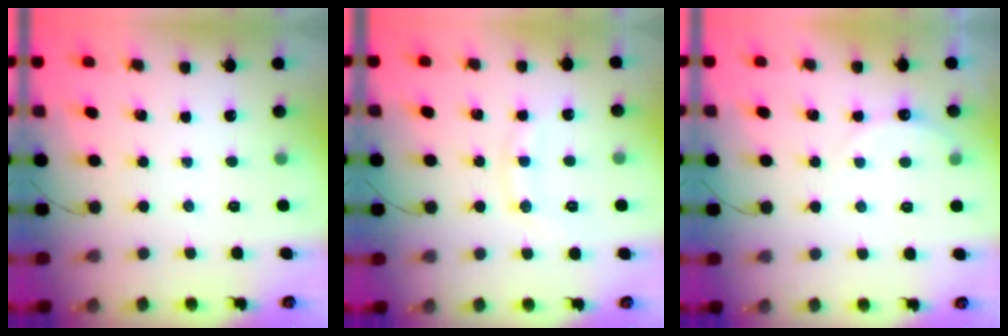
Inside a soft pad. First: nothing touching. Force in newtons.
{"total": 8.4, "press": 8.4, "slide": 1.0}
{"total": 4.4, "press": 4.2, "slide": 1.2}